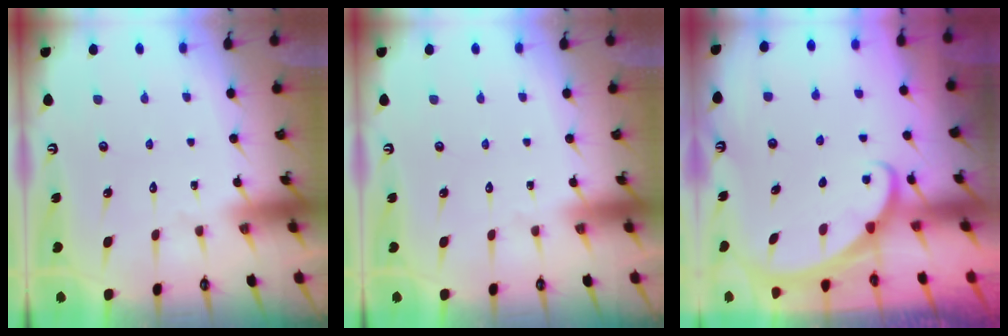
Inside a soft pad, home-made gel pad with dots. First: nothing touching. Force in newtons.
{"total": 0.0}
{"total": 1.8, "press": 1.7, "slide": 0.1}